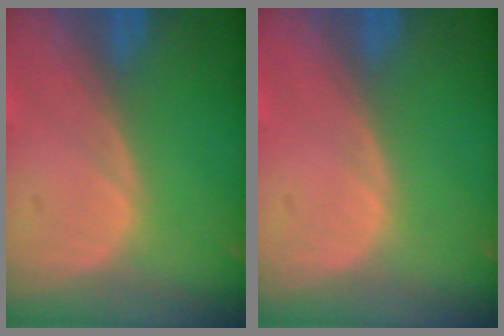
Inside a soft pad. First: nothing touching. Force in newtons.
{"total": 0.0}